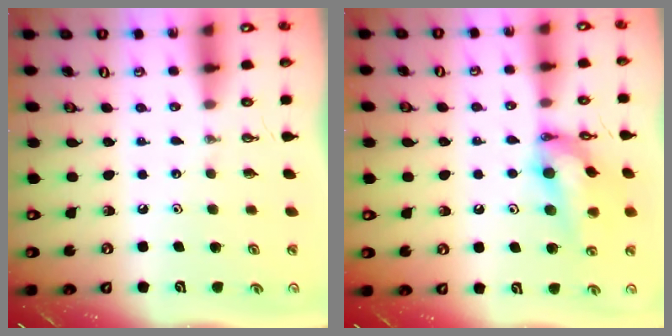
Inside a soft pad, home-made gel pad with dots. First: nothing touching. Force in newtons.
{"total": 16.2, "press": 15.4, "slide": 5.1}